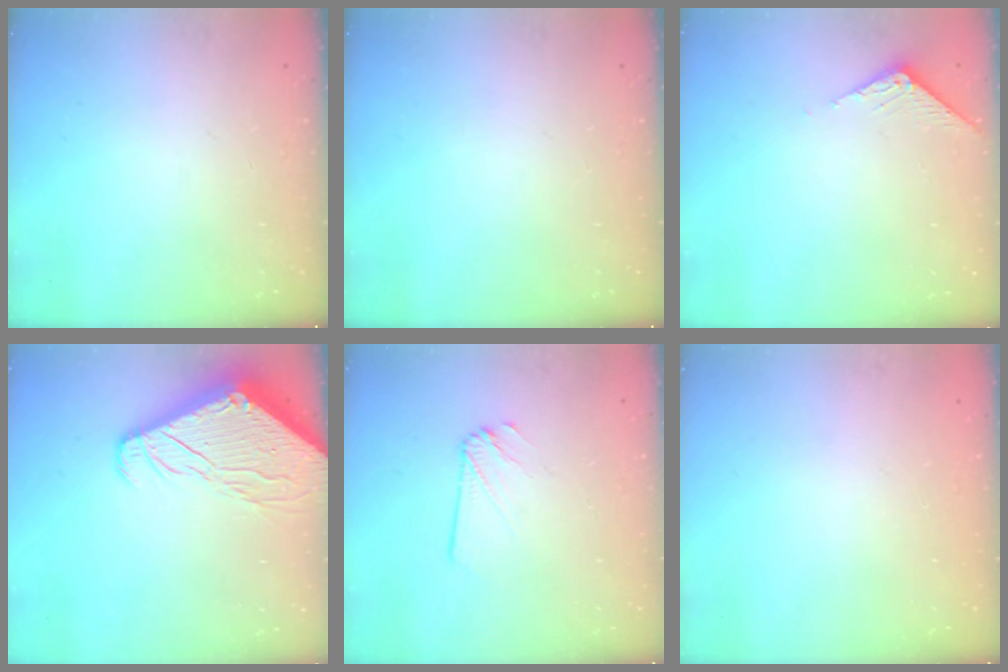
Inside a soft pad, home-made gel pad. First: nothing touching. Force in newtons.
{"total": 0.0}
{"total": 3.4, "press": 3.4, "slide": 0.2}
{"total": 10.5, "press": 10.4, "slide": 1.2}
{"total": 2.2, "press": 2.2, "slide": 0.1}
{"total": 0.0}